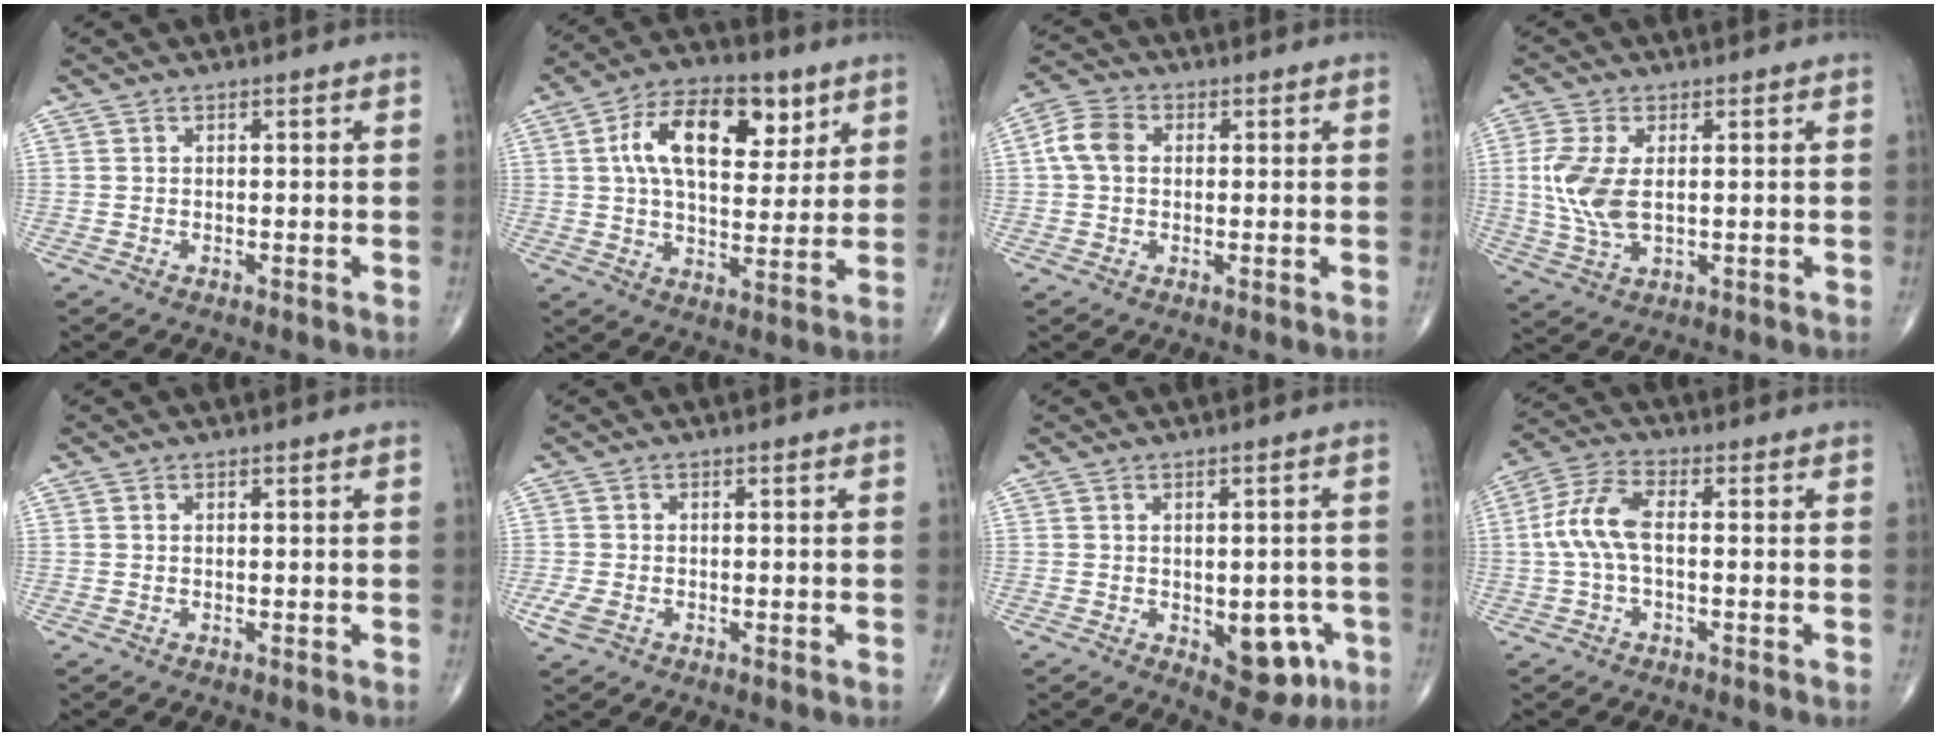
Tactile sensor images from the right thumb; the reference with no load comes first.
{"total": 16.5, "force": [5.8, 9.0, 12.5], "torque": [-0.177, -0.005, 0.095]}
{"total": 5.7, "force": [0.7, 4.2, 3.7], "torque": [-0.076, 0.016, 0.007]}
{"total": 7.2, "force": [0.6, 3.9, 6.0], "torque": [-0.145, -0.002, 0.014]}
{"total": 0.0}
{"total": 2.7, "force": [-1.0, 1.8, 1.8], "torque": [-0.044, -0.001, -0.018]}
{"total": 8.4, "force": [-2.6, 4.7, 6.4], "torque": [-0.041, 0.005, -0.023]}
{"total": 8.0, "force": [-0.3, 3.6, 7.2], "torque": [-0.170, 0.025, -0.010]}